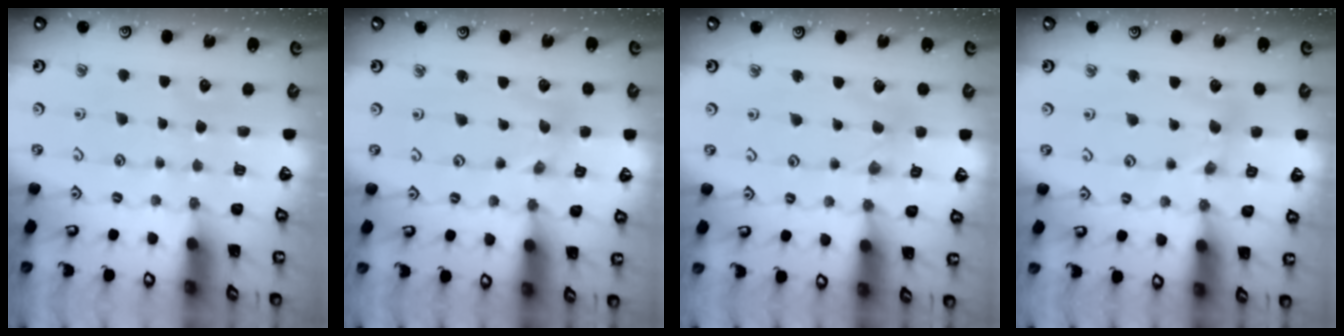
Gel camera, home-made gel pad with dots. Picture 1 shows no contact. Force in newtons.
{"total": 0.0}
{"total": 2.3, "press": 2.3, "slide": 0.4}
{"total": 2.8, "press": 2.8, "slide": 0.5}